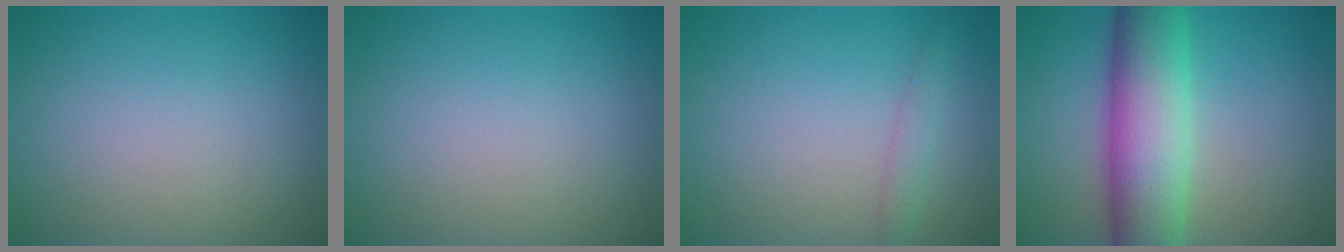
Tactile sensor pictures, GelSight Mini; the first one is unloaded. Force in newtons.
{"total": 0.0}
{"total": 1.4, "press": 1.4, "slide": 0.1}
{"total": 10.4, "press": 10.4, "slide": 0.1}